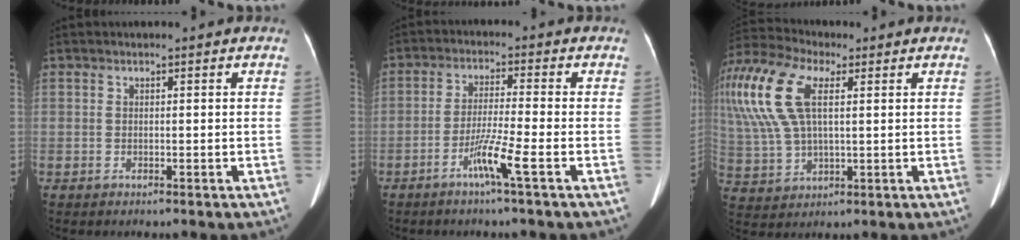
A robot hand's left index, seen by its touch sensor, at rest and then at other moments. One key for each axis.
{"total": 5.6, "fx": -2.9, "fy": -1.2, "fz": 4.6, "tx": -0.090, "ty": -0.011, "tz": -0.059}
{"total": 22.5, "fx": 8.6, "fy": 11.6, "fz": 17.3, "tx": -0.451, "ty": 0.053, "tz": 0.164}